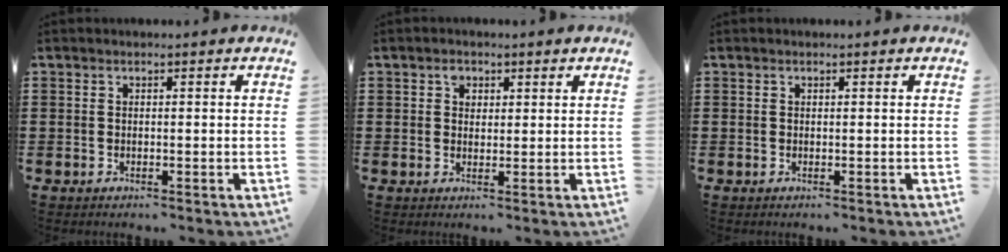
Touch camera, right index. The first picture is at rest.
{"total": 1.8, "force": [0.9, 1.4, 0.8], "torque": [-0.019, 0.006, 0.017]}
{"total": 0.0}